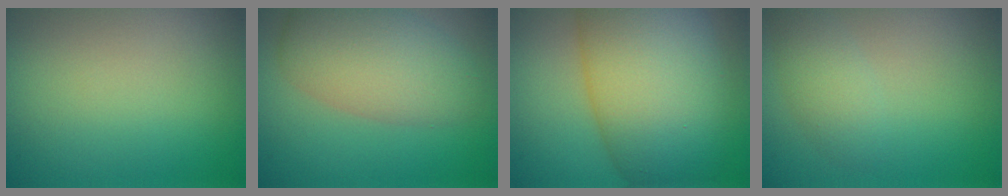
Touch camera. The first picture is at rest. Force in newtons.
{"total": 6.1, "press": 6.1, "slide": 0.4}
{"total": 13.5, "press": 13.5, "slide": 0.2}
{"total": 2.2, "press": 2.2, "slide": 0.1}